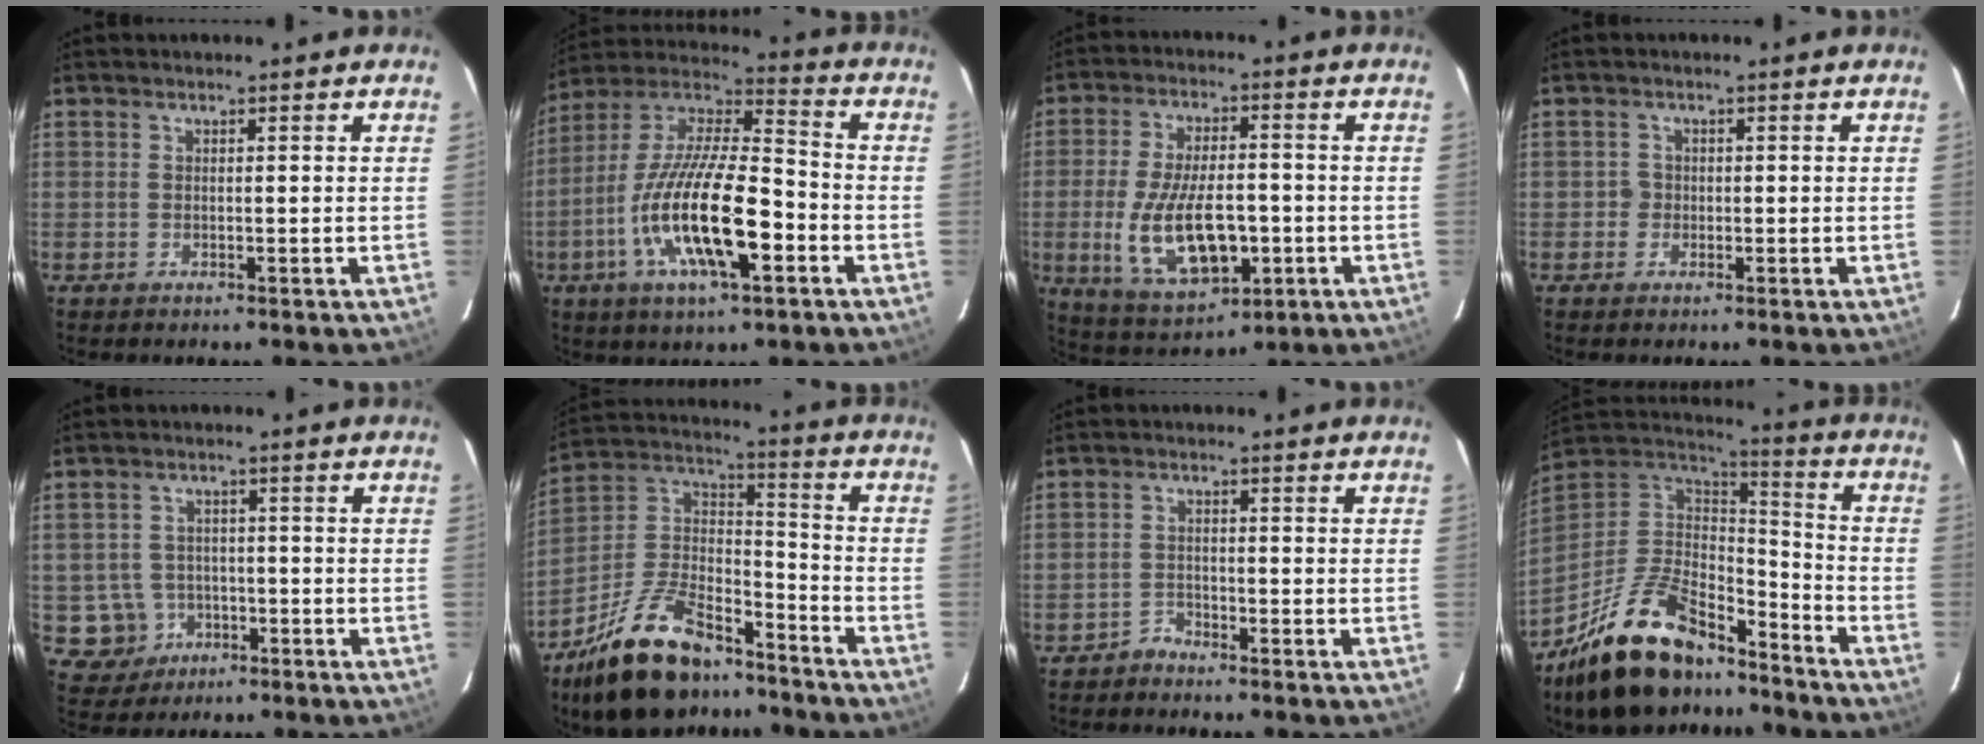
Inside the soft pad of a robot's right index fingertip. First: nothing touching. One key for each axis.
{"total": 20.3, "fx": -7.0, "fy": 6.0, "fz": 18.1, "tx": -0.351, "ty": -0.020, "tz": -0.134}
{"total": 15.8, "fx": -3.4, "fy": 7.4, "fz": 13.6, "tx": -0.274, "ty": -0.019, "tz": -0.042}
{"total": 1.6, "fx": -0.5, "fy": 1.5, "fz": -0.1, "tx": 0.003, "ty": 0.005, "tz": -0.009}
{"total": 6.3, "fx": -2.2, "fy": 5.9, "fz": 0.7, "tx": -0.031, "ty": 0.018, "tz": -0.021}
{"total": 21.3, "fx": -15.1, "fy": 9.3, "fz": 11.8, "tx": -0.241, "ty": 0.015, "tz": -0.256}
{"total": 2.1, "fx": -1.9, "fy": 0.7, "fz": -0.4, "tx": 0.007, "ty": 0.007, "tz": -0.038}
{"total": 24.6, "fx": -17.5, "fy": 10.3, "fz": 13.8, "tx": -0.284, "ty": 0.000, "tz": -0.286}